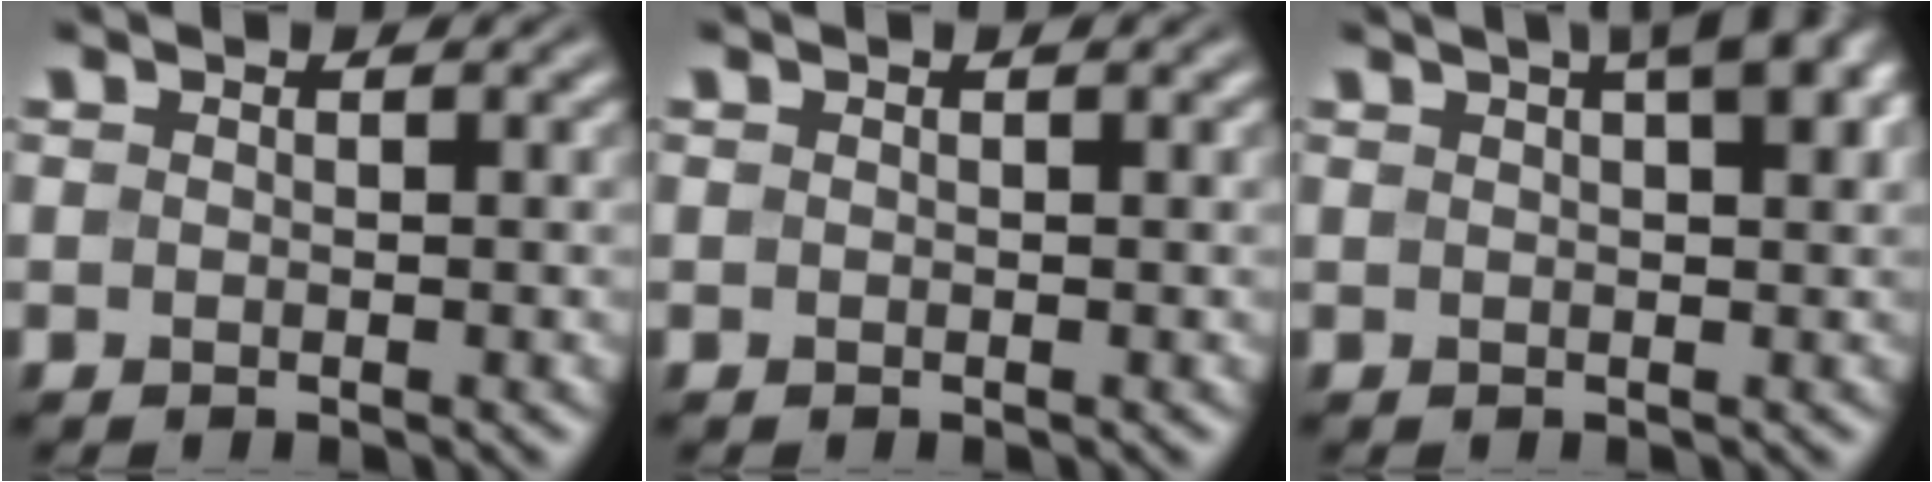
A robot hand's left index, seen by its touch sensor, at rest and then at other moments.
{"total": 0.5, "force": [0.3, 0.1, 0.4], "torque": [-0.006, 0.005, 0.004]}
{"total": 5.9, "force": [3.0, 1.9, 4.7], "torque": [-0.041, 0.025, 0.028]}